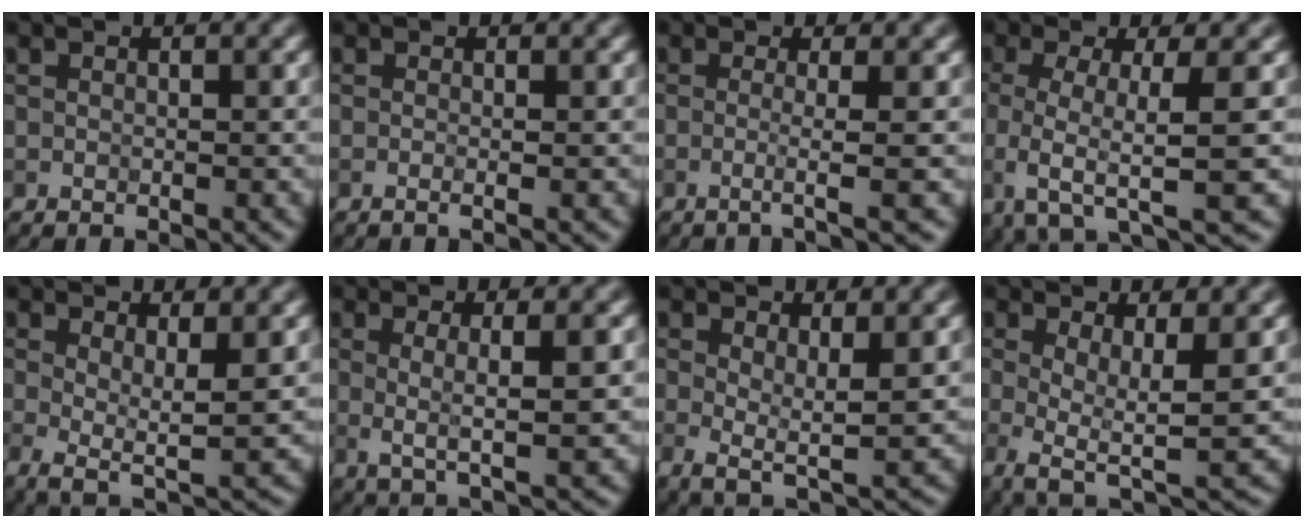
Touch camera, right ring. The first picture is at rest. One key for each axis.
{"total": 1.4, "fx": -0.1, "fy": 0.6, "fz": 1.2, "tx": -0.009, "ty": -0.009, "tz": -0.017}
{"total": 2.8, "fx": -0.3, "fy": 0.6, "fz": 2.7, "tx": -0.039, "ty": -0.007, "tz": -0.018}
{"total": 6.0, "fx": -1.1, "fy": 1.7, "fz": 5.6, "tx": -0.090, "ty": -0.015, "tz": -0.030}
{"total": 3.6, "fx": 0.7, "fy": 1.0, "fz": 3.4, "tx": -0.056, "ty": -0.012, "tz": 0.010}
{"total": 4.2, "fx": 0.4, "fy": 0.9, "fz": 4.1, "tx": -0.069, "ty": -0.006, "tz": 0.008}
{"total": 3.1, "fx": 0.7, "fy": 1.0, "fz": 2.9, "tx": -0.049, "ty": -0.011, "tz": 0.012}
{"total": 4.8, "fx": -0.1, "fy": 1.3, "fz": 4.6, "tx": -0.074, "ty": -0.009, "tz": -0.005}